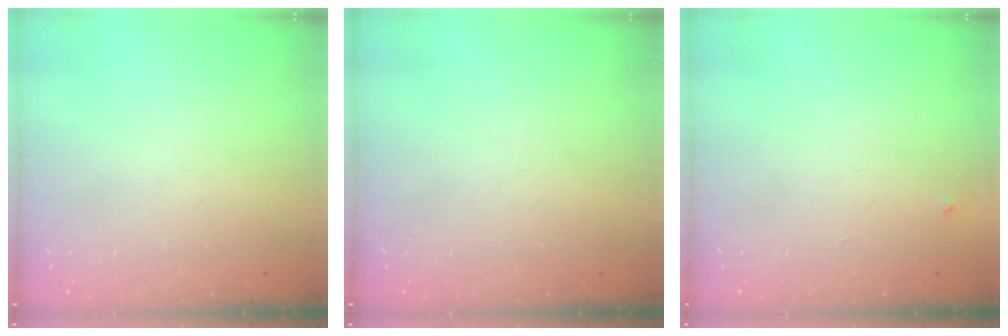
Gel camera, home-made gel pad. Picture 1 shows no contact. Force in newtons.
{"total": 0.0}
{"total": 2.3, "press": 2.3, "slide": 0.3}